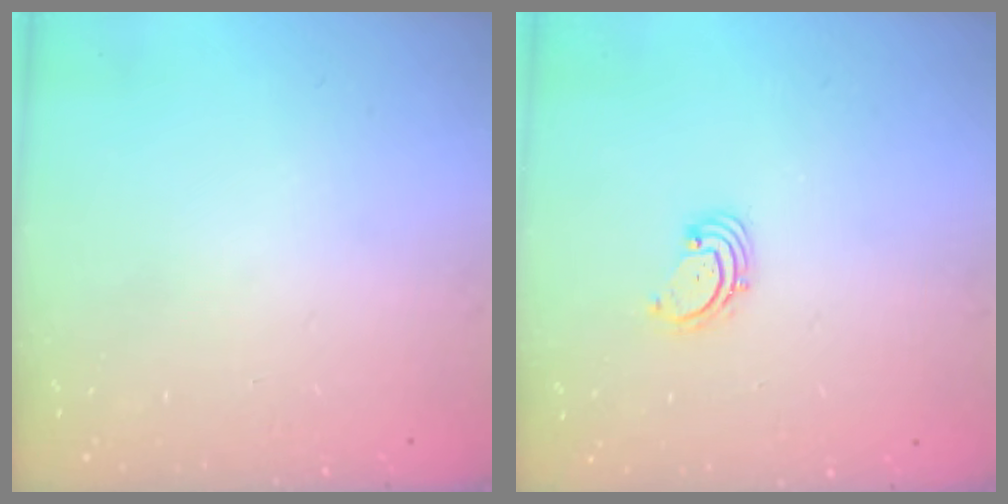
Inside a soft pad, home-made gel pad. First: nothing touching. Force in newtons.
{"total": 1.6, "press": 1.6, "slide": 0.2}